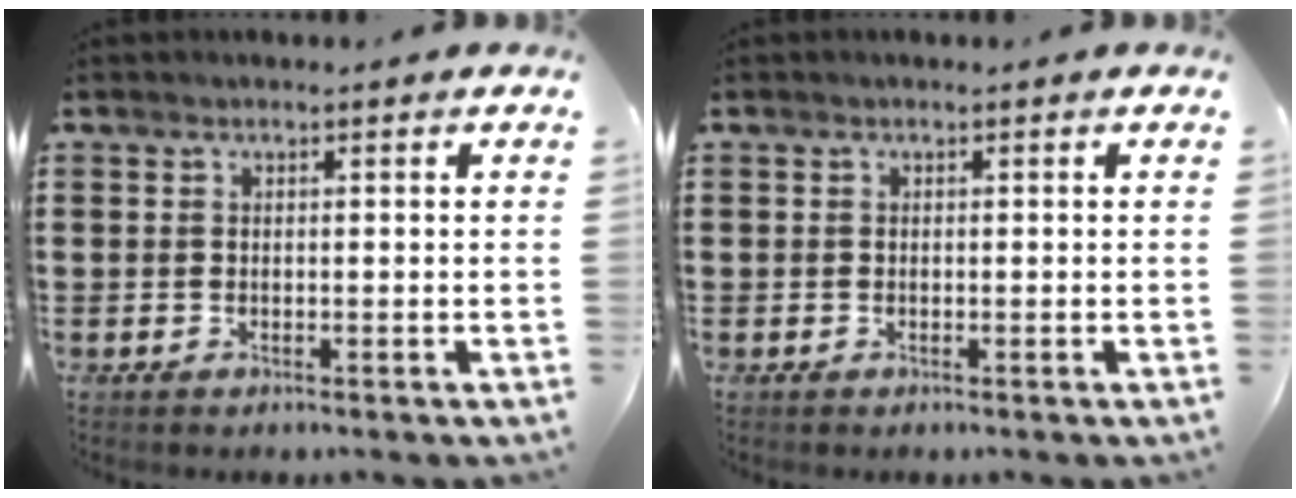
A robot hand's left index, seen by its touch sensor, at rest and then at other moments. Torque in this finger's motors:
{"motor_torque": [0.00, 0.00, 0.02, 0.00]}